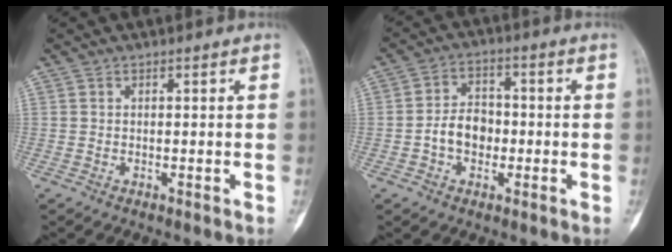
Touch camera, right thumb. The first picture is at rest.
{"total": 6.9, "force": [-1.4, 5.1, 4.3], "torque": [-0.055, 0.025, -0.032]}